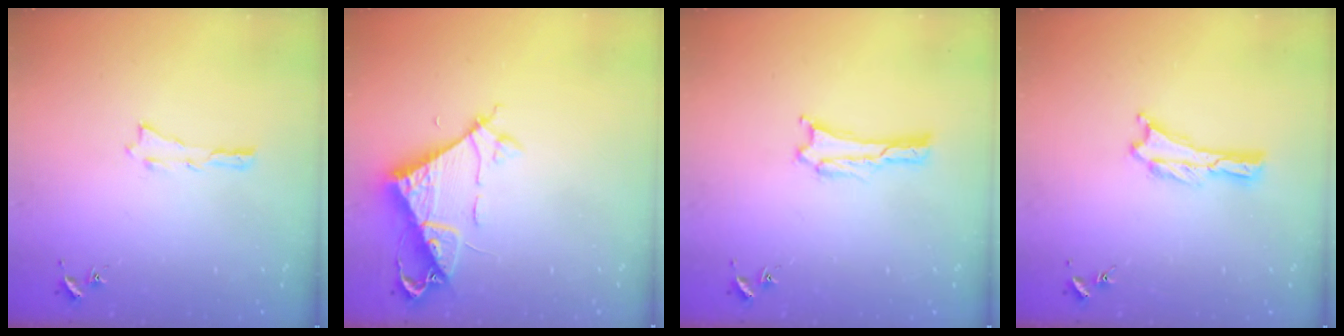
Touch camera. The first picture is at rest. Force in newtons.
{"total": 7.3, "press": 7.3, "slide": 0.3}
{"total": 1.7, "press": 1.7, "slide": 0.1}
{"total": 0.0}